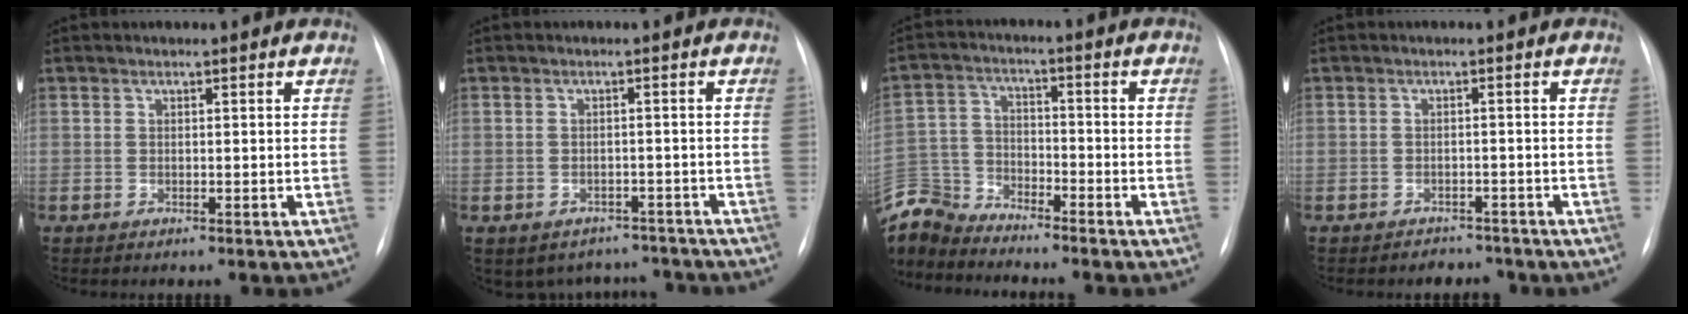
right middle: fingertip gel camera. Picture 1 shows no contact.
{"total": 7.8, "force": [-6.7, 4.0, 0.4], "torque": [-0.001, 0.020, -0.073]}
{"total": 9.5, "force": [-9.4, 1.5, 0.5], "torque": [-0.023, 0.013, -0.191]}
{"total": 2.5, "force": [-2.2, 1.1, -0.5], "torque": [0.002, 0.004, -0.028]}